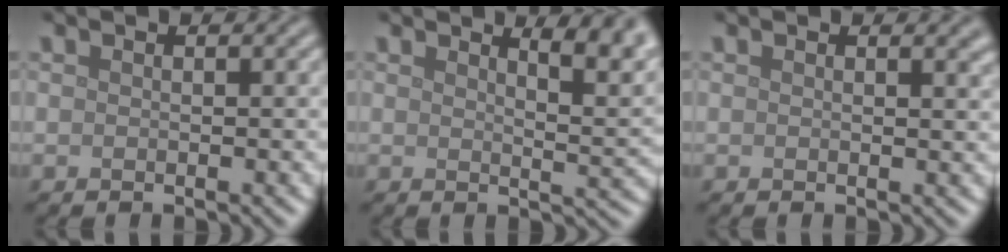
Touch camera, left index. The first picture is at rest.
{"total": 5.1, "force": [3.4, 1.6, 3.5], "torque": [-0.027, 0.010, 0.038]}
{"total": 1.4, "force": [1.0, 0.5, 0.9], "torque": [-0.002, 0.004, 0.013]}